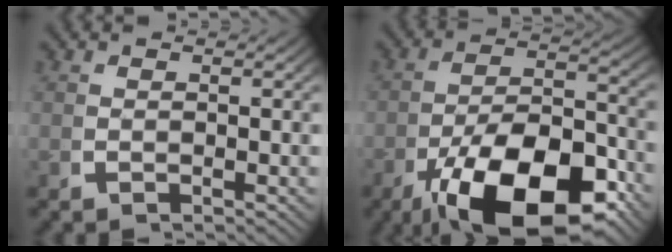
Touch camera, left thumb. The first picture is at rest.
{"total": 14.4, "force": [-5.2, 7.5, 11.1], "torque": [-0.207, -0.063, -0.053]}